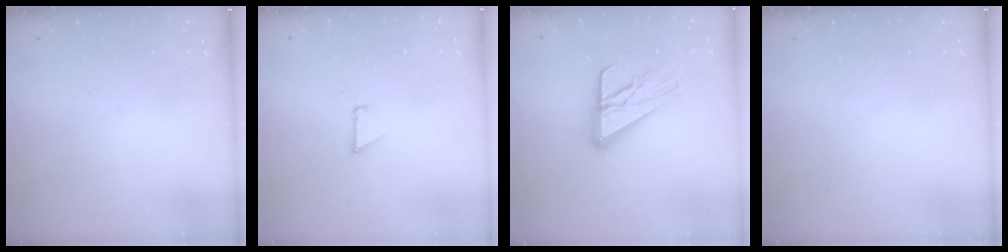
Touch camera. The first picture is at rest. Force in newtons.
{"total": 0.7, "press": 0.7, "slide": 0.1}
{"total": 16.5, "press": 16.5, "slide": 1.6}
{"total": 0.0}